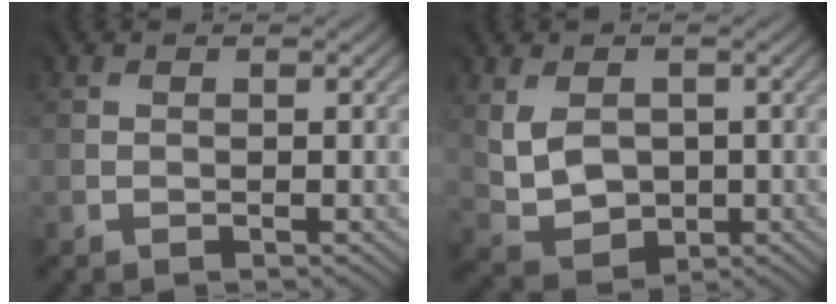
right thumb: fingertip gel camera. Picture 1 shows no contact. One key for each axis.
{"total": 5.4, "fx": 1.2, "fy": 4.1, "fz": 3.3, "tx": -0.082, "ty": -0.012, "tz": 0.028}